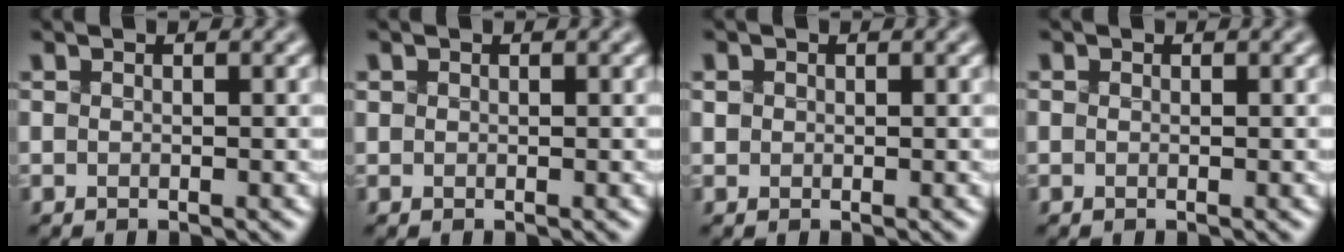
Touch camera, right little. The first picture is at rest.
{"total": 0.7, "force": [0.3, 0.6, 0.2], "torque": [-0.012, 0.007, 0.010]}
{"total": 1.4, "force": [0.5, 1.2, 0.6], "torque": [-0.014, 0.011, 0.012]}
{"total": 0.5, "force": [0.3, 0.4, 0.2], "torque": [-0.007, 0.004, -0.005]}